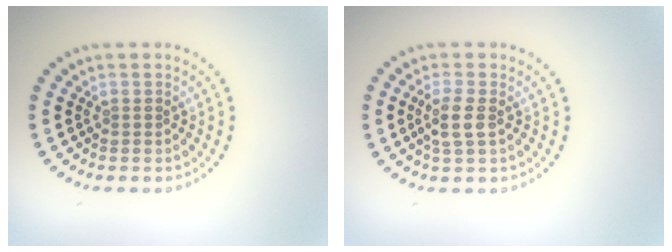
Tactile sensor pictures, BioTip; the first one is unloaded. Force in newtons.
{"total": 2.2, "press": 2.0, "slide": 0.8}